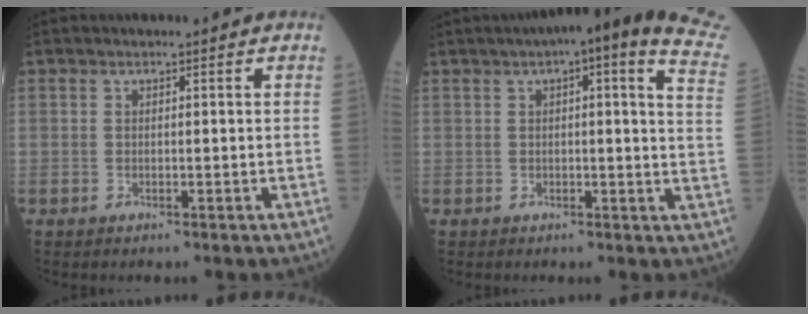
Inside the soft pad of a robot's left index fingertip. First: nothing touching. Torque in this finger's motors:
{"motor_torque": [0.96, -1.18, 0.75, 0.05]}